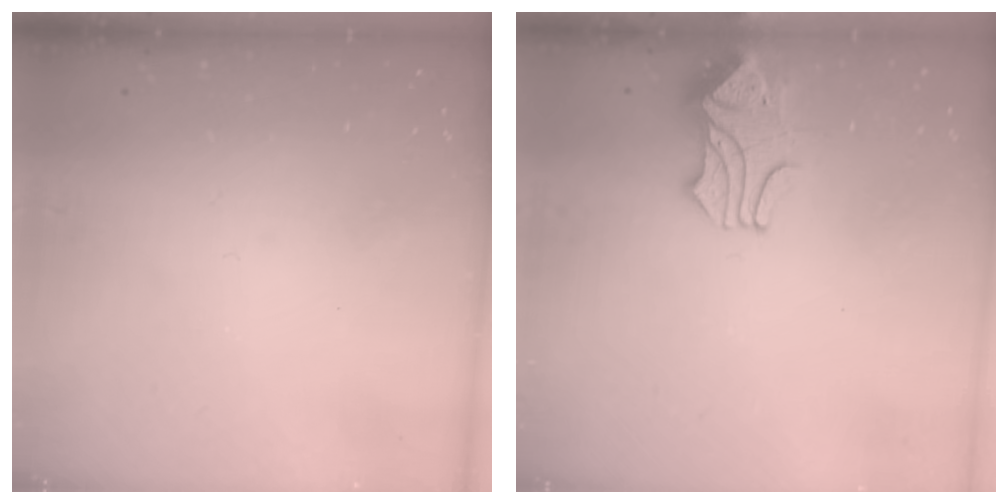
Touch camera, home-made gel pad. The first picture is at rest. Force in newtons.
{"total": 1.8, "press": 1.3, "slide": 1.1}